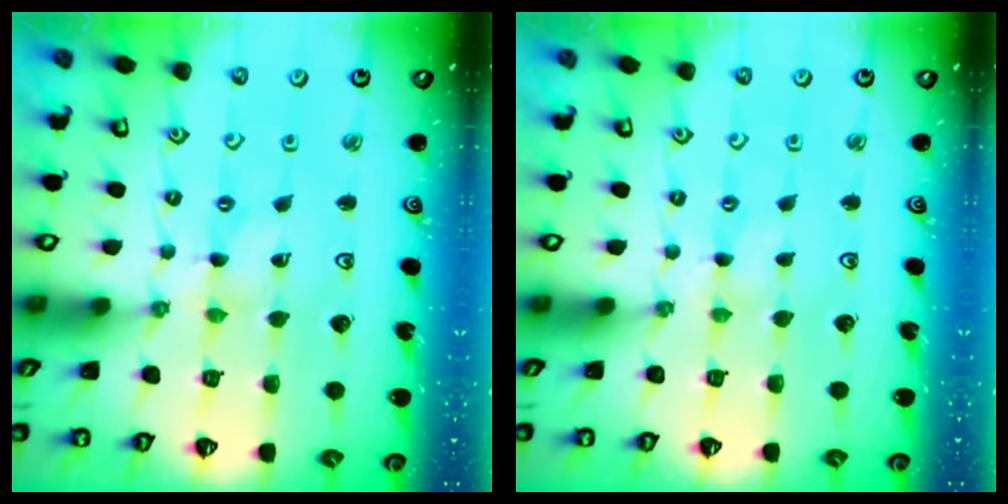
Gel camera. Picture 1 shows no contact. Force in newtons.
{"total": 0.7, "press": 0.7, "slide": 0.2}